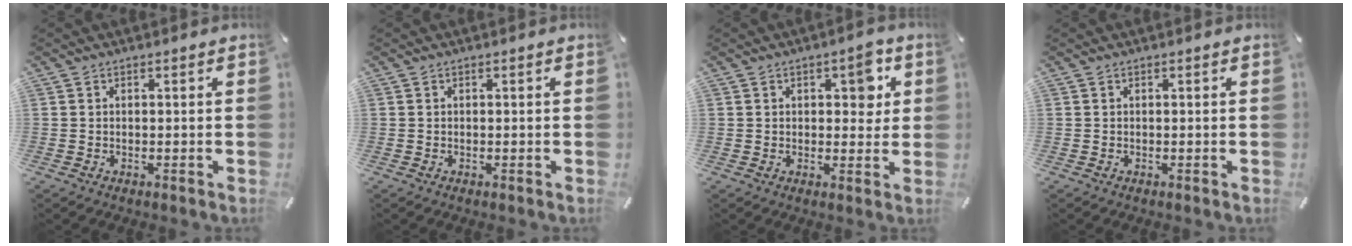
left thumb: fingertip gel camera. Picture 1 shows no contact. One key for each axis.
{"total": 0.0}
{"total": 6.6, "fx": 2.2, "fy": 3.7, "fz": 5.0, "tx": -0.054, "ty": -0.006, "tz": 0.027}
{"total": 0.0}